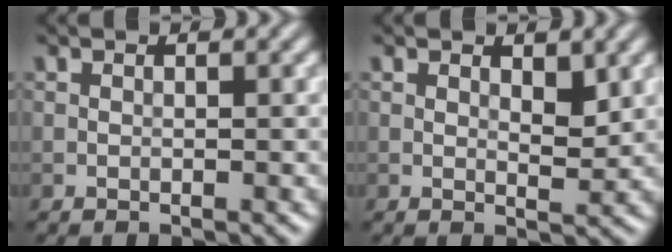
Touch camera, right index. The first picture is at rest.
{"total": 1.7, "force": [0.9, 0.7, 1.3], "torque": [-0.016, -0.007, 0.018]}